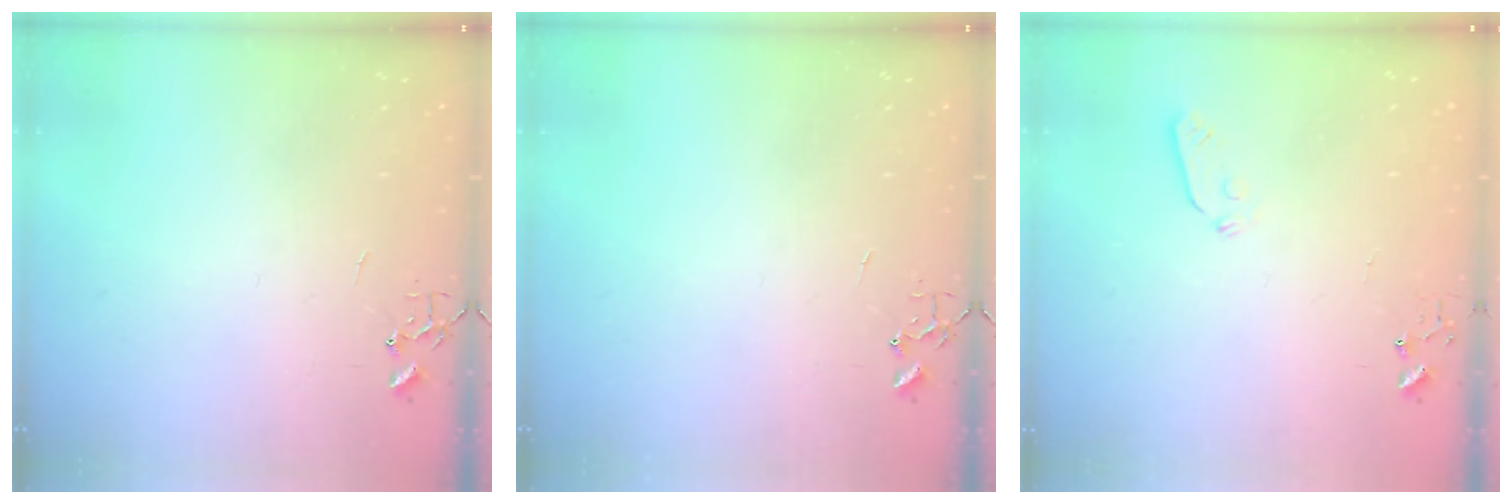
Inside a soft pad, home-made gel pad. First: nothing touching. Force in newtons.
{"total": 0.0}
{"total": 3.5, "press": 3.3, "slide": 1.0}